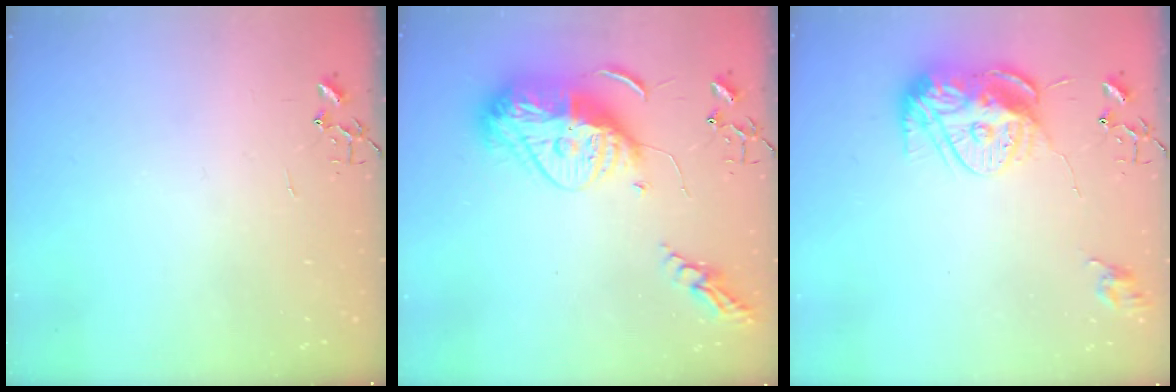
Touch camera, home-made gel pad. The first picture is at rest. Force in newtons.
{"total": 18.2, "press": 18.2, "slide": 1.6}
{"total": 12.9, "press": 12.9, "slide": 1.2}